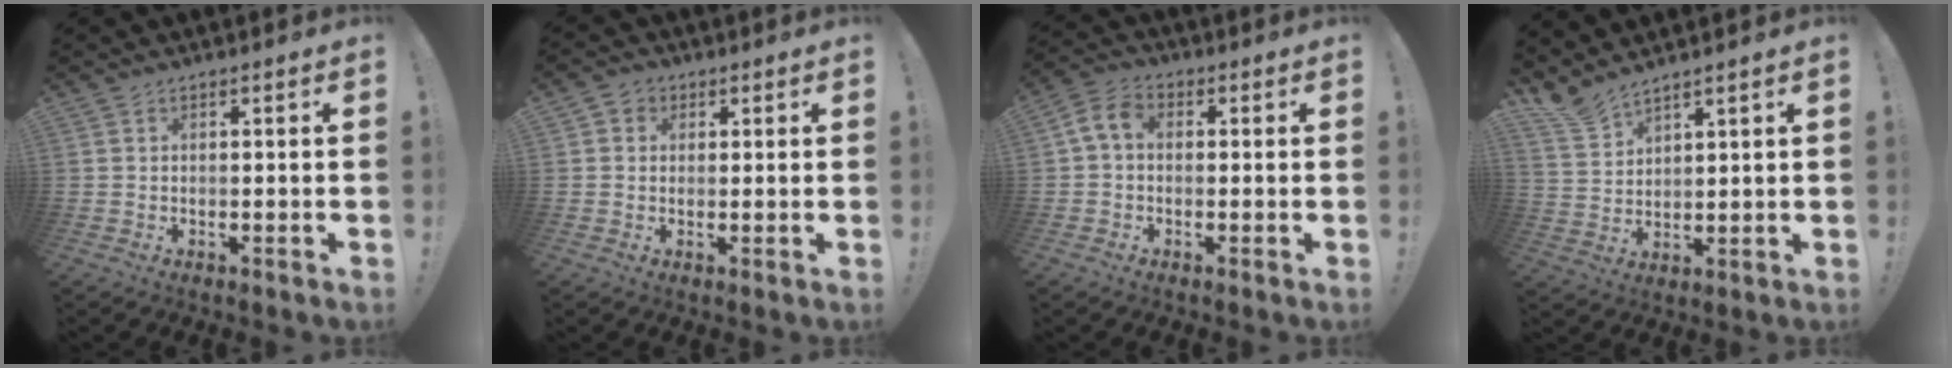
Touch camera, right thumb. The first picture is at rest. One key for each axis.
{"total": 3.3, "fx": 0.8, "fy": 3.0, "fz": 1.0, "tx": -0.014, "ty": 0.003, "tz": 0.014}
{"total": 6.2, "fx": 0.4, "fy": 4.5, "fz": 4.3, "tx": -0.092, "ty": 0.009, "tz": 0.011}
{"total": 6.6, "fx": 6.1, "fy": 1.6, "fz": 1.9, "tx": -0.049, "ty": -0.041, "tz": 0.118}